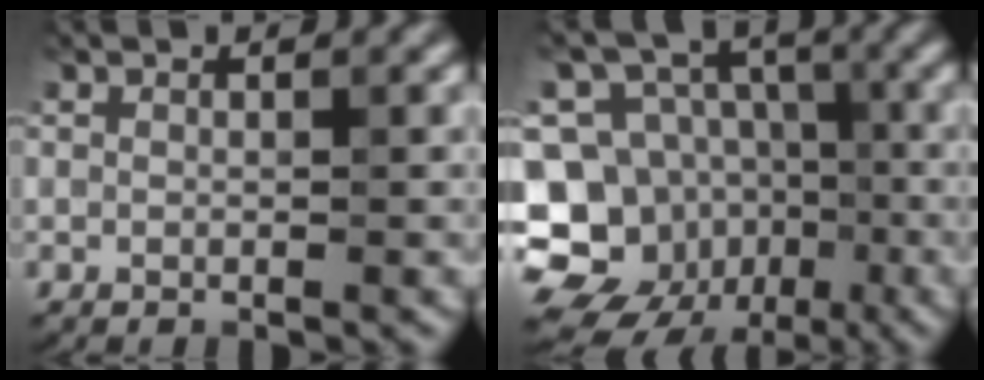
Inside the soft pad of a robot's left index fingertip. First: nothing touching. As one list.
[{"total": 15.1, "force": [-5.7, 13.0, 5.1], "torque": [-0.114, -0.011, -0.100]}]